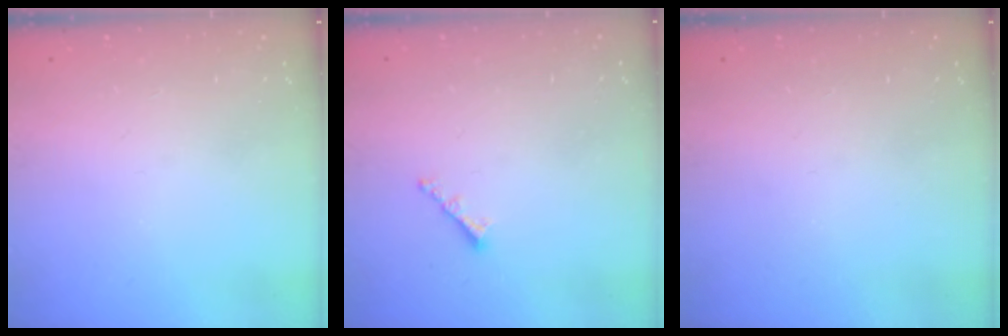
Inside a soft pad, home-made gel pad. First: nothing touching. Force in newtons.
{"total": 1.8, "press": 1.7, "slide": 0.5}
{"total": 0.0}